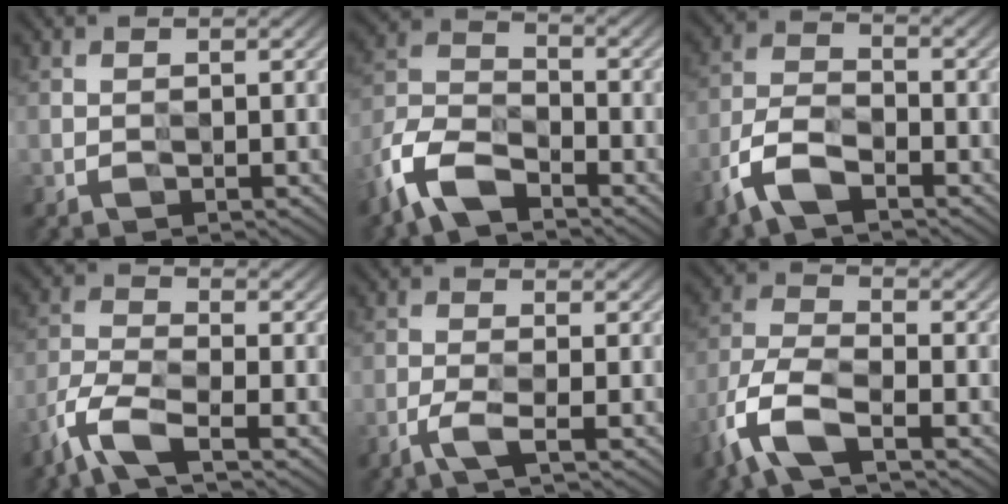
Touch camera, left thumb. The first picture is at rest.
{"total": 9.4, "force": [-7.0, 4.0, 5.0], "torque": [-0.107, -0.011, -0.151]}
{"total": 6.9, "force": [-5.0, 2.7, 3.8], "torque": [-0.081, -0.002, -0.110]}
{"total": 6.4, "force": [-5.1, 1.3, 3.6], "torque": [-0.083, -0.005, -0.115]}
{"total": 2.5, "force": [-2.1, -0.3, 1.4], "torque": [-0.032, 0.001, -0.044]}
{"total": 8.4, "force": [-5.8, 2.9, 5.3], "torque": [-0.124, -0.008, -0.127]}